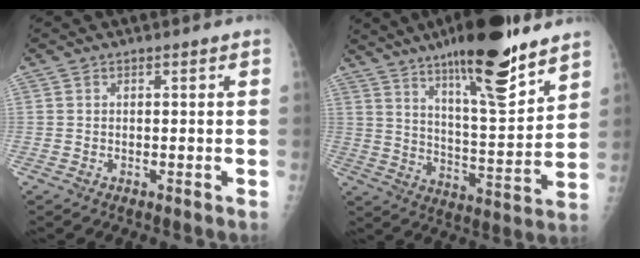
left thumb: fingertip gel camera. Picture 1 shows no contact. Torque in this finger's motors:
{"motor_torque": [2.87, 2.14, 1.16, -0.76, 0.12]}